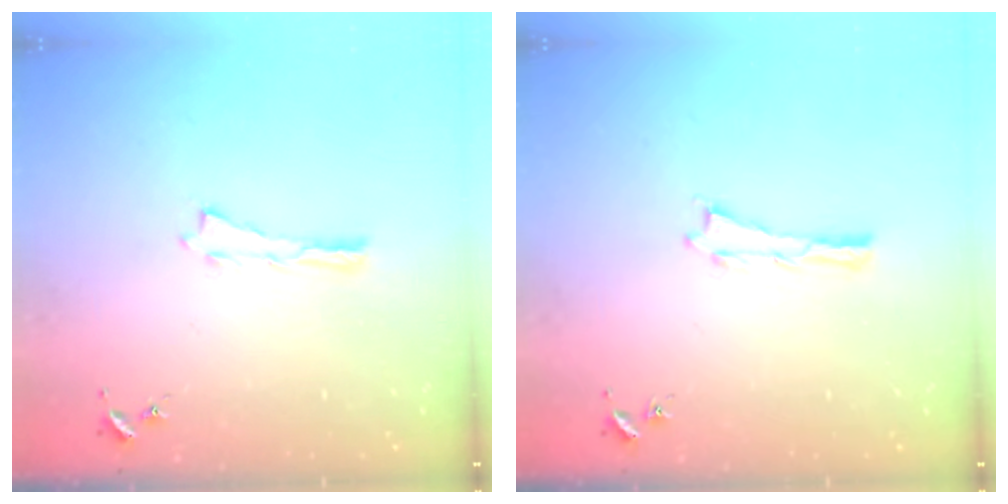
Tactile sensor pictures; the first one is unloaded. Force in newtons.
{"total": 0.0}